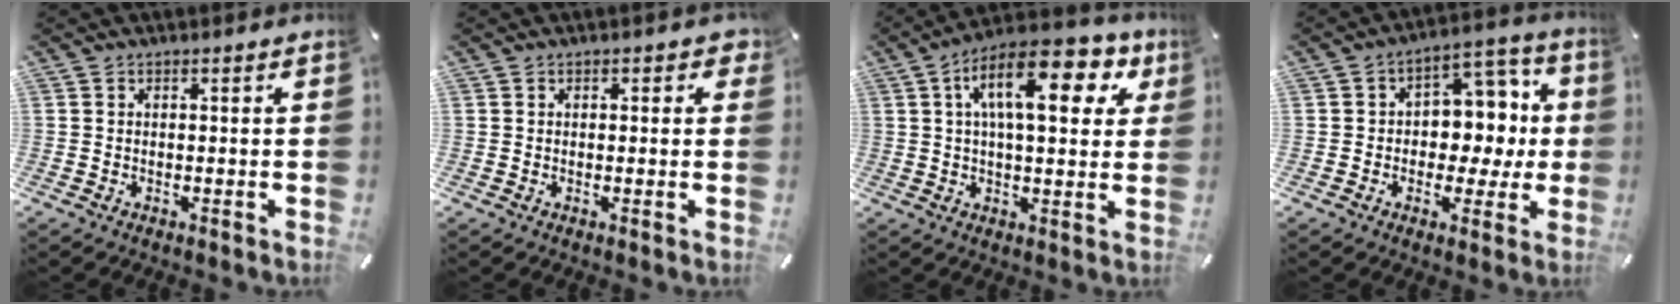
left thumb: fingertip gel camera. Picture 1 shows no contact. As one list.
[{"total": 1.5, "force": [0.4, 1.2, 0.8], "torque": [-0.001, 0.000, 0.002]}, {"total": 17.2, "force": [7.0, 7.4, 13.9], "torque": [-0.218, -0.013, 0.111]}, {"total": 10.3, "force": [-0.2, 8.5, 5.8], "torque": [-0.063, -0.001, 0.001]}]